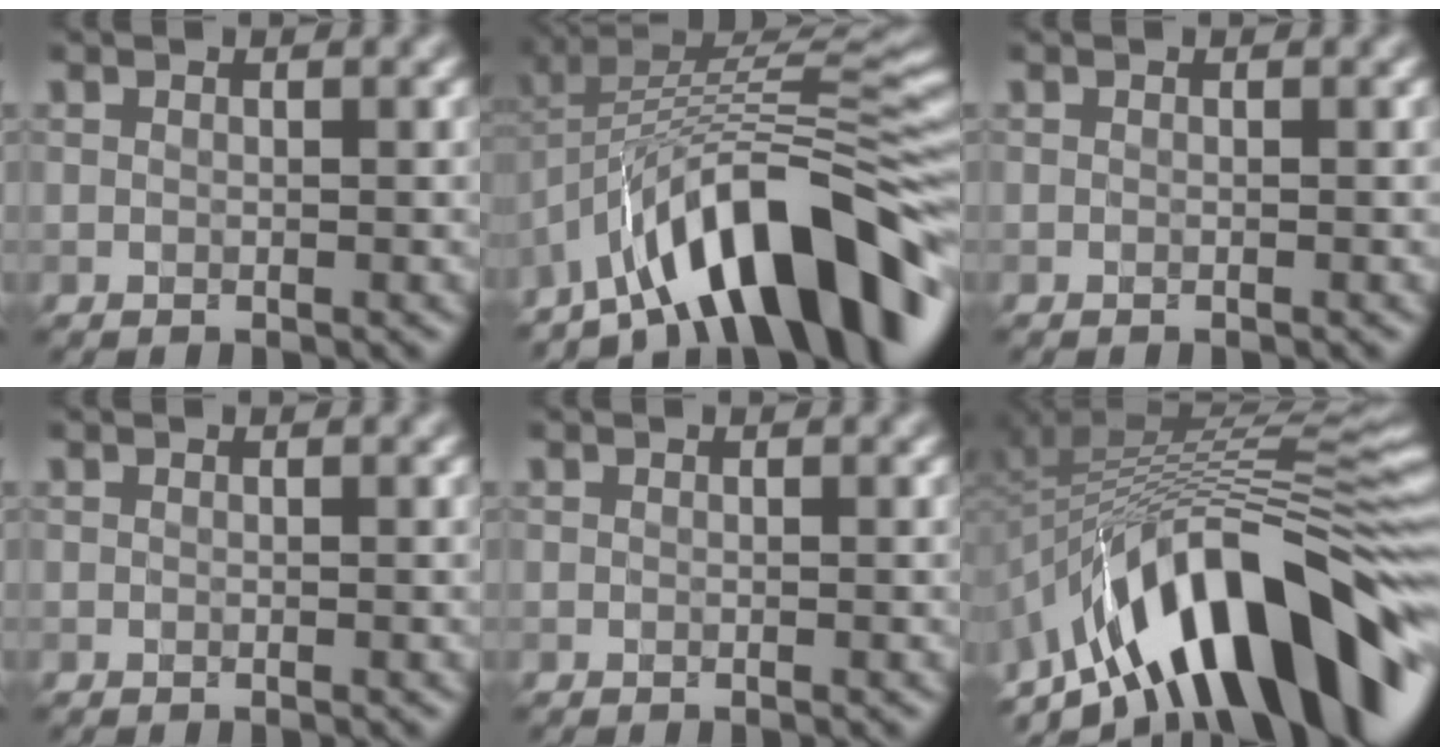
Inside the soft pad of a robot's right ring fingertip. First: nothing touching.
{"total": 12.3, "force": [-6.7, 4.3, 9.4], "torque": [-0.129, 0.033, -0.118]}
{"total": 0.0}
{"total": 0.0}
{"total": 0.0}
{"total": 14.1, "force": [-7.4, 5.8, 10.6], "torque": [-0.162, 0.025, -0.123]}